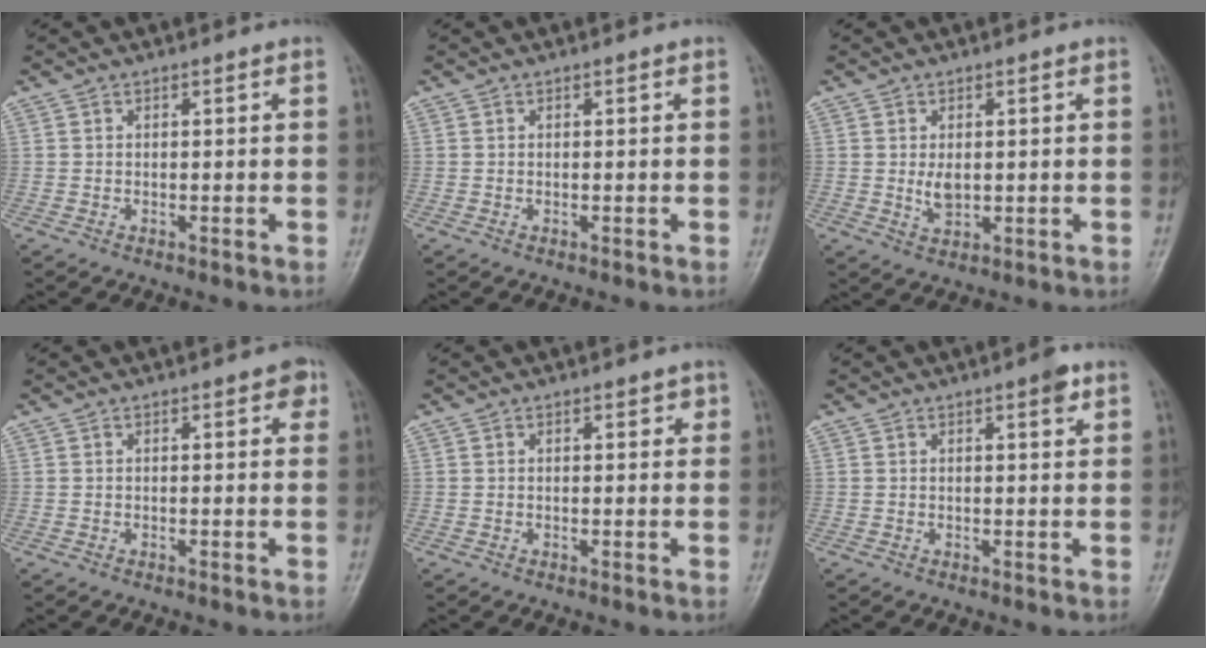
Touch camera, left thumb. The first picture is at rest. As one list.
[{"total": 0.0}, {"total": 3.3, "force": [0.2, 2.1, 2.5], "torque": [-0.036, -0.008, 0.009]}, {"total": 2.3, "force": [0.9, 1.1, 1.8], "torque": [-0.009, 0.001, 0.006]}, {"total": 1.8, "force": [0.8, 1.0, 1.3], "torque": [-0.006, -0.001, 0.009]}, {"total": 2.5, "force": [1.4, 0.7, 1.9], "torque": [-0.022, -0.004, 0.016]}]